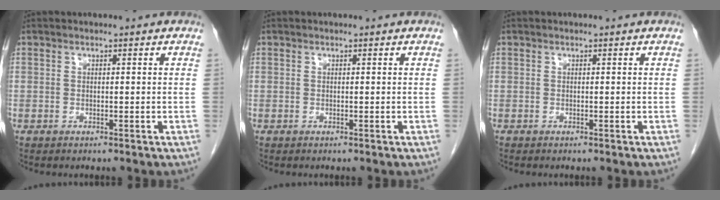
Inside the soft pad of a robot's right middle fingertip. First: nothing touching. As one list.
[{"total": 0.0}, {"total": 0.0}]